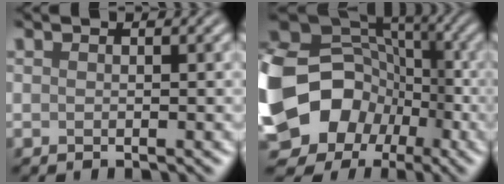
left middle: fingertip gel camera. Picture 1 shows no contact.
{"total": 18.3, "force": [-4.7, 15.5, 8.5], "torque": [-0.189, -0.022, -0.108]}